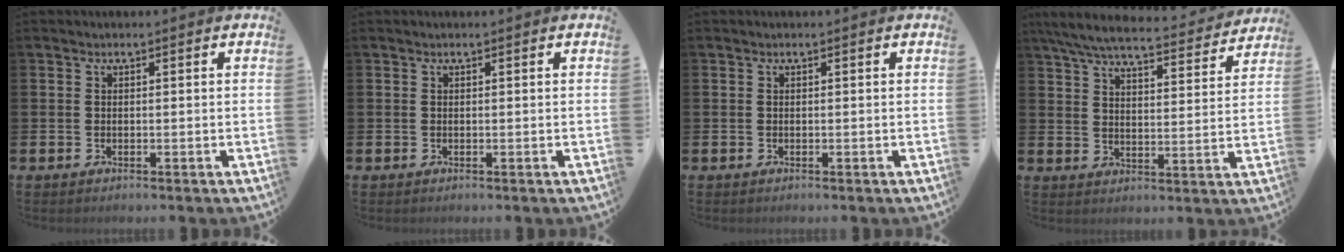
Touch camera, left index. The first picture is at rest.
{"total": 0.0}
{"total": 0.0}
{"total": 7.3, "force": [6.6, 1.1, 2.9], "torque": [-0.073, -0.042, 0.112]}